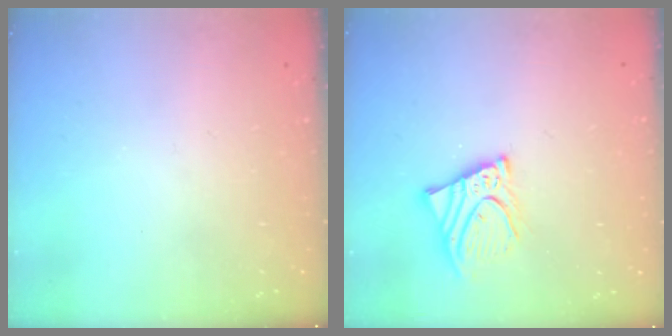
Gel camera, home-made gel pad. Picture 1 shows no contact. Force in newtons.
{"total": 10.2, "press": 10.1, "slide": 1.2}